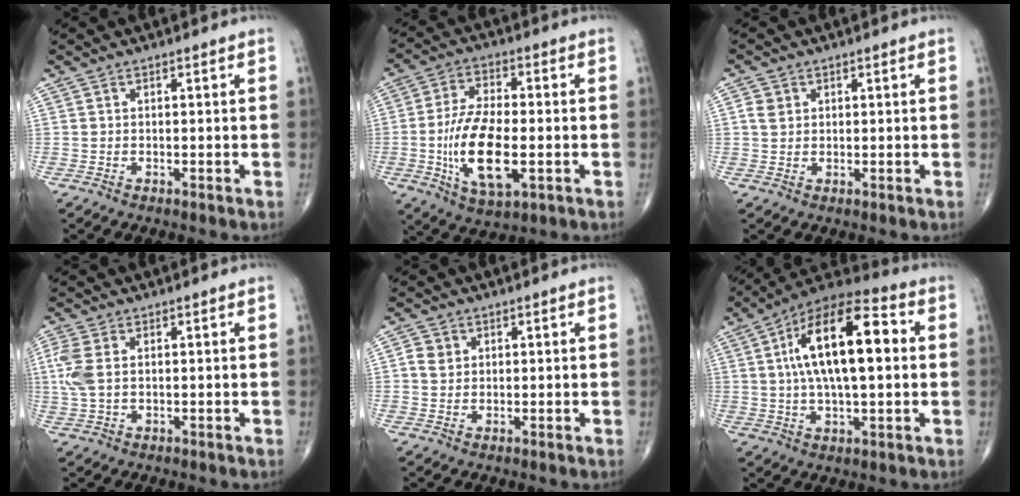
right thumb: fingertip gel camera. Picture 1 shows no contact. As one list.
[{"total": 14.6, "force": [-2.9, 6.4, 12.8], "torque": [-0.241, 0.003, -0.048]}, {"total": 2.5, "force": [0.8, 2.1, 1.1], "torque": [-0.016, 0.000, 0.015]}, {"total": 5.5, "force": [0.7, 3.3, 4.3], "torque": [-0.130, 0.008, 0.017]}, {"total": 2.8, "force": [0.7, 2.4, 1.2], "torque": [-0.013, 0.001, 0.012]}, {"total": 19.3, "force": [3.0, 7.9, 17.4], "torque": [-0.286, 0.027, 0.041]}]